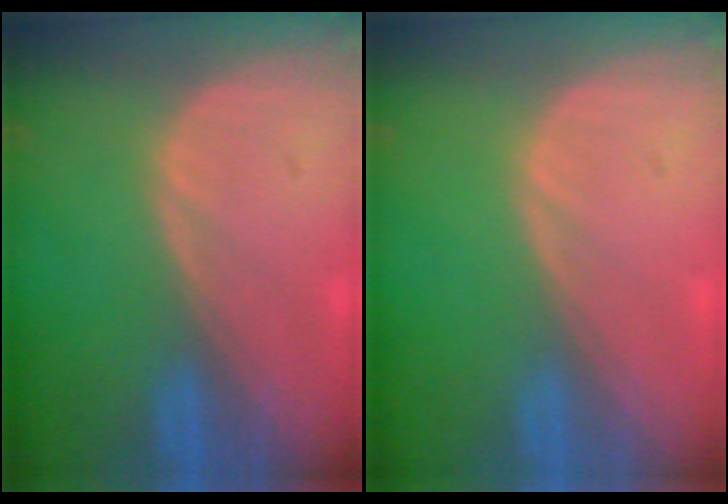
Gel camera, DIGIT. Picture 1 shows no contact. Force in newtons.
{"total": 0.0}